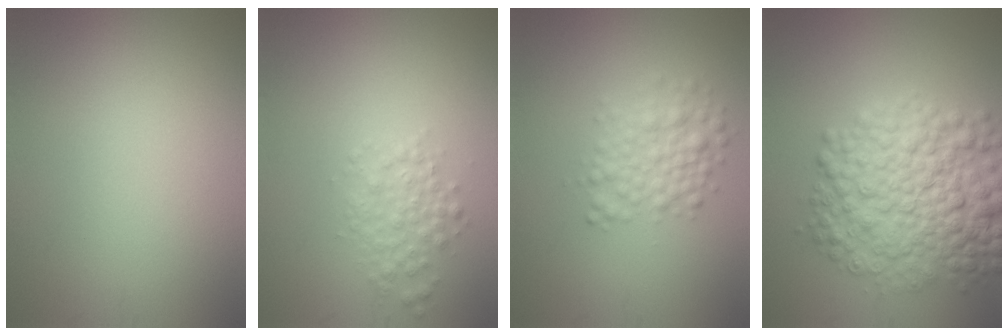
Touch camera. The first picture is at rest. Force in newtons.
{"total": 2.4, "press": 2.4, "slide": 0.1}
{"total": 3.2, "press": 3.2, "slide": 0.1}
{"total": 9.1, "press": 9.1, "slide": 0.2}